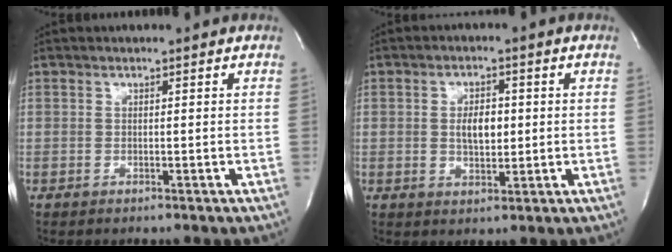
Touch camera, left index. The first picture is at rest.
{"total": 4.4, "force": [0.2, 2.2, 3.8], "torque": [-0.063, 0.001, 0.007]}